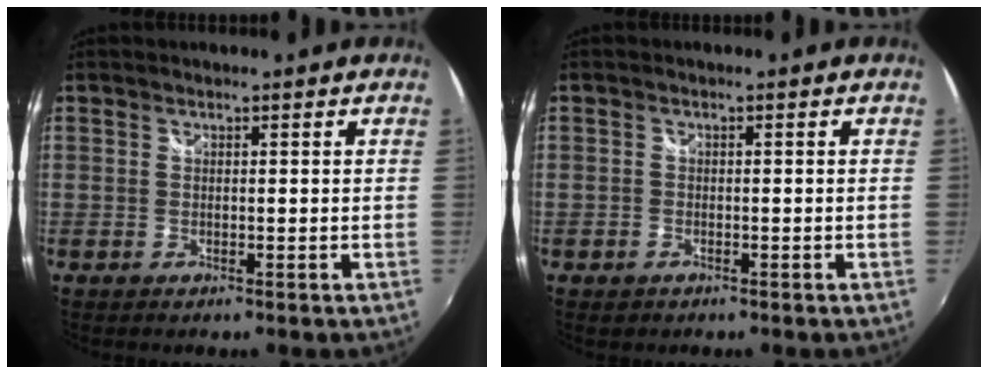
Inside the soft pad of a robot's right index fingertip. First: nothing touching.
{"total": 1.6, "force": [-0.9, 1.2, 0.4], "torque": [-0.009, -0.001, -0.013]}